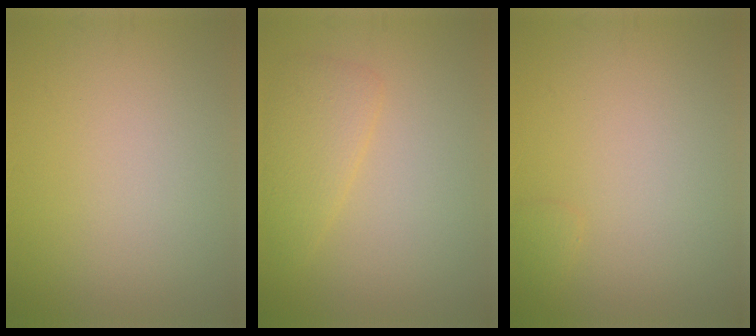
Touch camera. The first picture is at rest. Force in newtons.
{"total": 2.6, "press": 2.6, "slide": 0.1}
{"total": 0.6, "press": 0.6, "slide": 0.1}